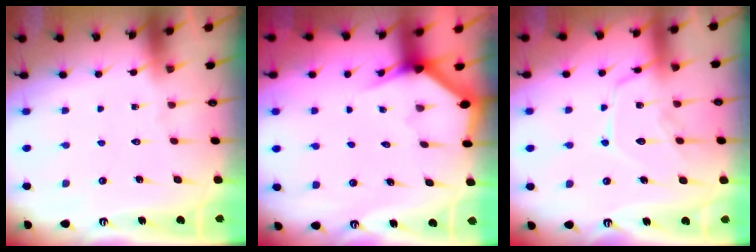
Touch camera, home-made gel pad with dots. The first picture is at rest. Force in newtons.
{"total": 2.9, "press": 2.9, "slide": 0.1}
{"total": 13.5, "press": 13.4, "slide": 1.2}